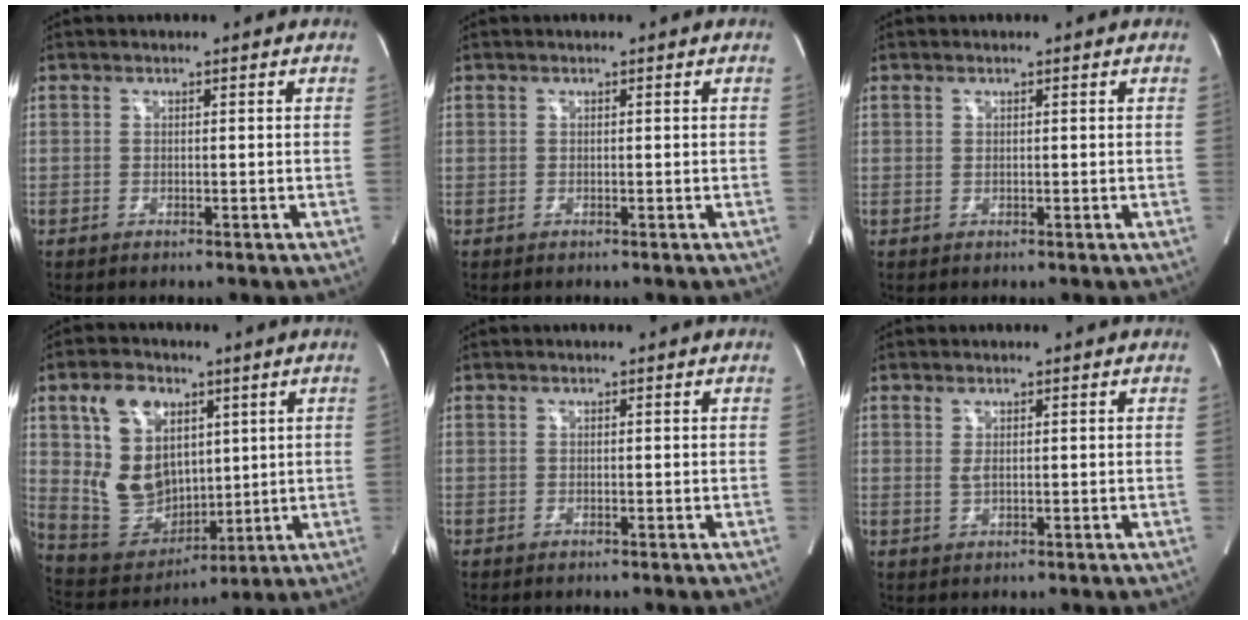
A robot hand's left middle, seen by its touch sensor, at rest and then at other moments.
{"total": 0.0}
{"total": 0.0}
{"total": 13.2, "force": [4.7, 8.9, 8.5], "torque": [-0.186, 0.022, 0.107]}
{"total": 0.0}
{"total": 1.1, "force": [0.4, 0.3, 1.0], "torque": [-0.023, -0.004, 0.011]}